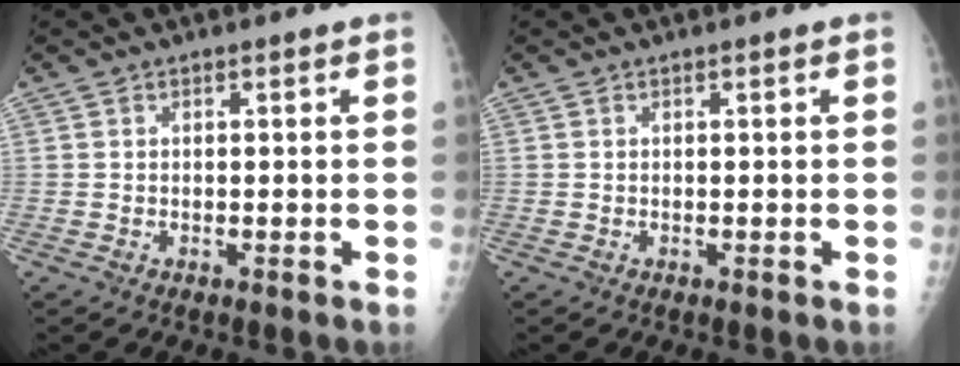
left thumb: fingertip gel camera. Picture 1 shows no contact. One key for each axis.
{"total": 0.0}